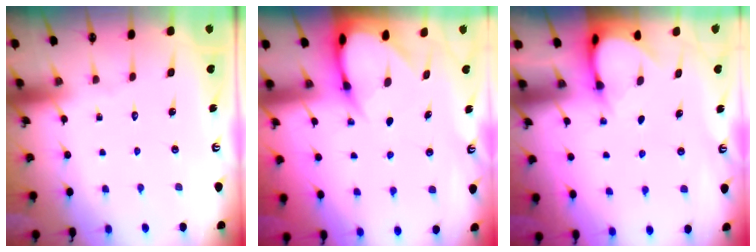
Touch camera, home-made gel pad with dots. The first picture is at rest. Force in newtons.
{"total": 6.0, "press": 6.0, "slide": 0.8}
{"total": 3.9, "press": 3.9, "slide": 0.3}